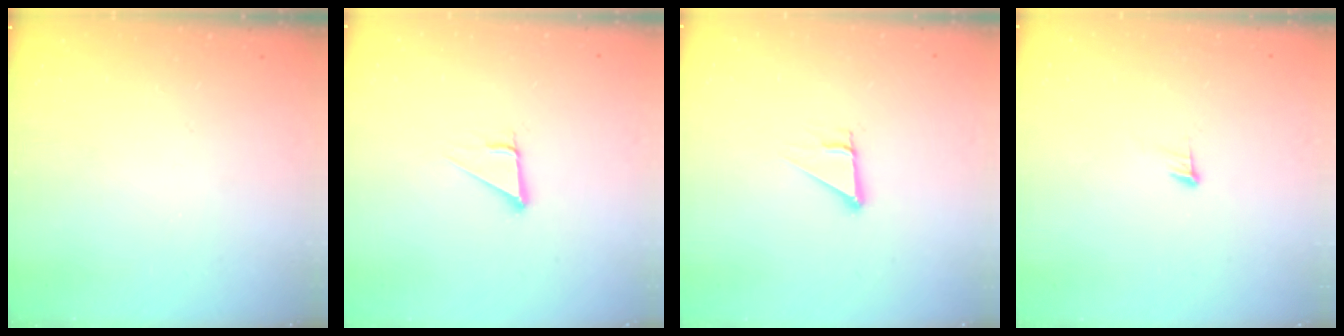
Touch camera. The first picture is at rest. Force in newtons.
{"total": 2.7, "press": 2.7, "slide": 0.0}
{"total": 2.5, "press": 2.5, "slide": 0.1}
{"total": 4.0, "press": 4.0, "slide": 0.3}